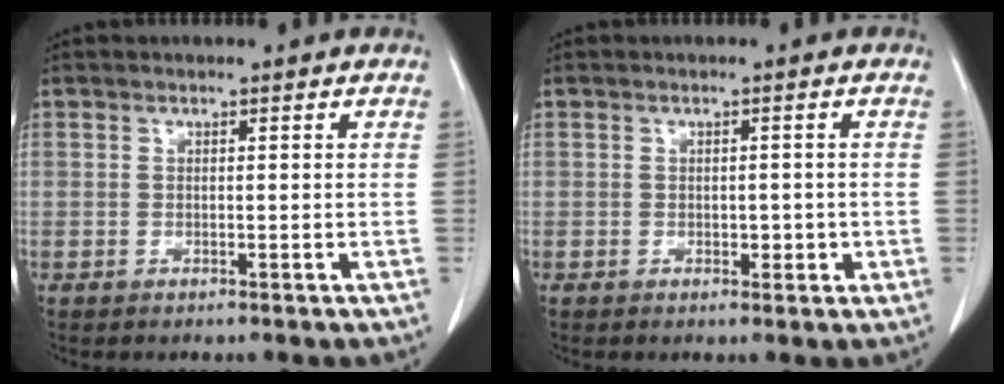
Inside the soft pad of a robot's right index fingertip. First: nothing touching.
{"total": 1.8, "force": [-0.3, 1.2, 1.4], "torque": [-0.015, 0.001, 0.001]}